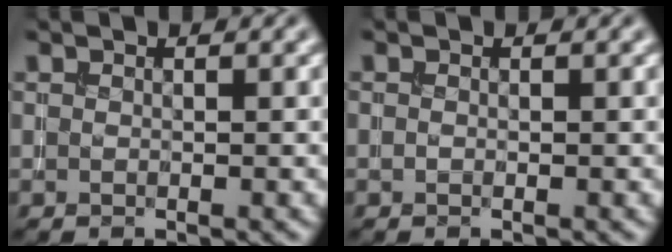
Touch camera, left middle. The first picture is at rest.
{"total": 0.0}